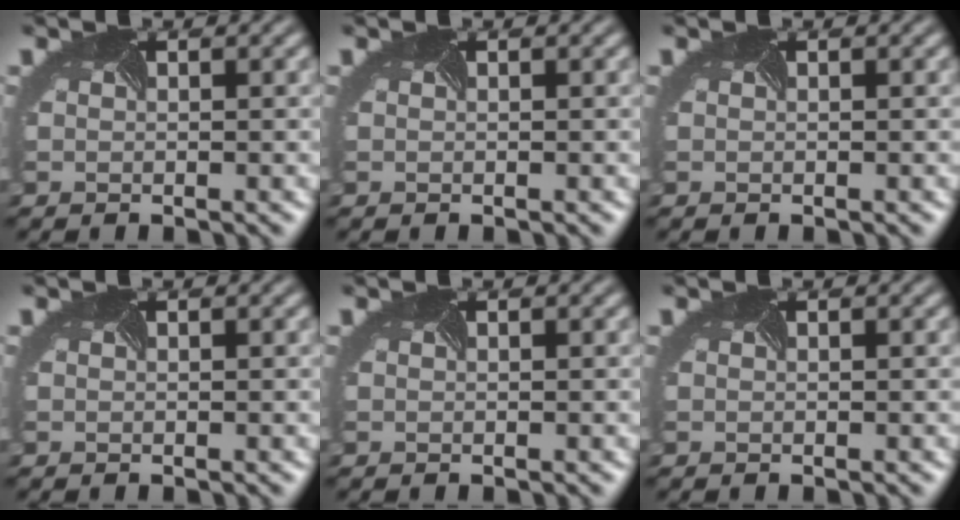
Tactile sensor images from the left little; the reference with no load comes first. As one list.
[{"total": 0.0}, {"total": 0.0}, {"total": 0.0}, {"total": 0.0}, {"total": 0.0}]